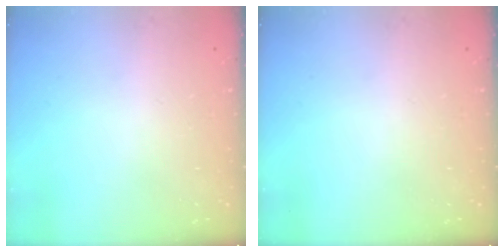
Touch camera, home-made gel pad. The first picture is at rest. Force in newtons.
{"total": 0.0}